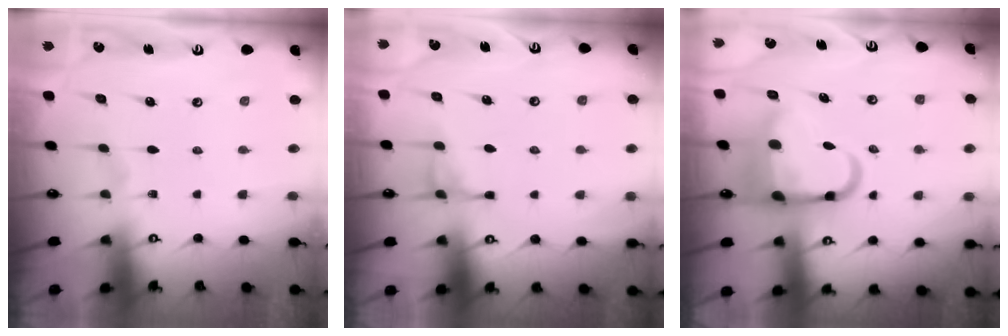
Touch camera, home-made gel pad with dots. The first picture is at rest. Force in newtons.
{"total": 4.3, "press": 4.2, "slide": 0.8}
{"total": 13.3, "press": 12.9, "slide": 3.0}